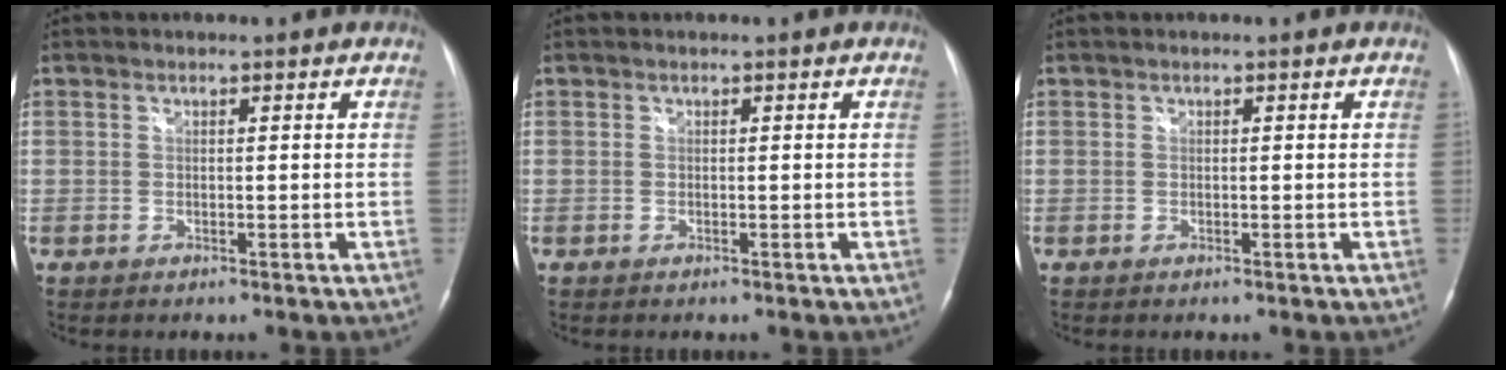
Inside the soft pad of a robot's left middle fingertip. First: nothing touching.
{"total": 0.0}
{"total": 0.0}